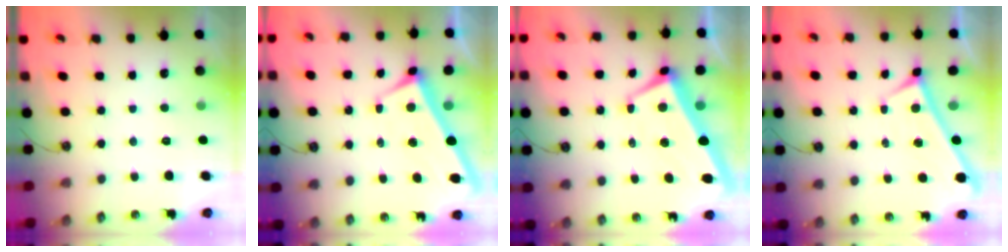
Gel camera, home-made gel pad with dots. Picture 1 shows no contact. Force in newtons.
{"total": 2.9, "press": 2.8, "slide": 0.9}
{"total": 1.8, "press": 1.1, "slide": 1.3}
{"total": 0.0}